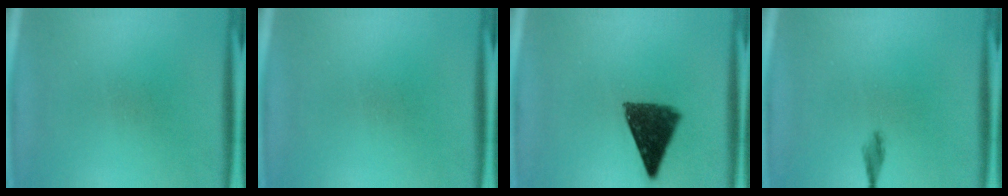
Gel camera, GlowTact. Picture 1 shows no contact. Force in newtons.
{"total": 0.0}
{"total": 10.8}
{"total": 1.3}